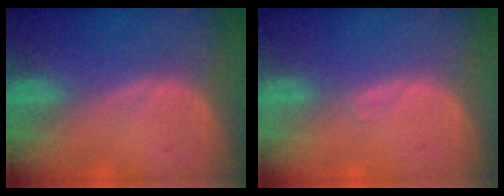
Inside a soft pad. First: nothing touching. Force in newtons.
{"total": 0.6, "press": 0.4, "slide": 0.4}